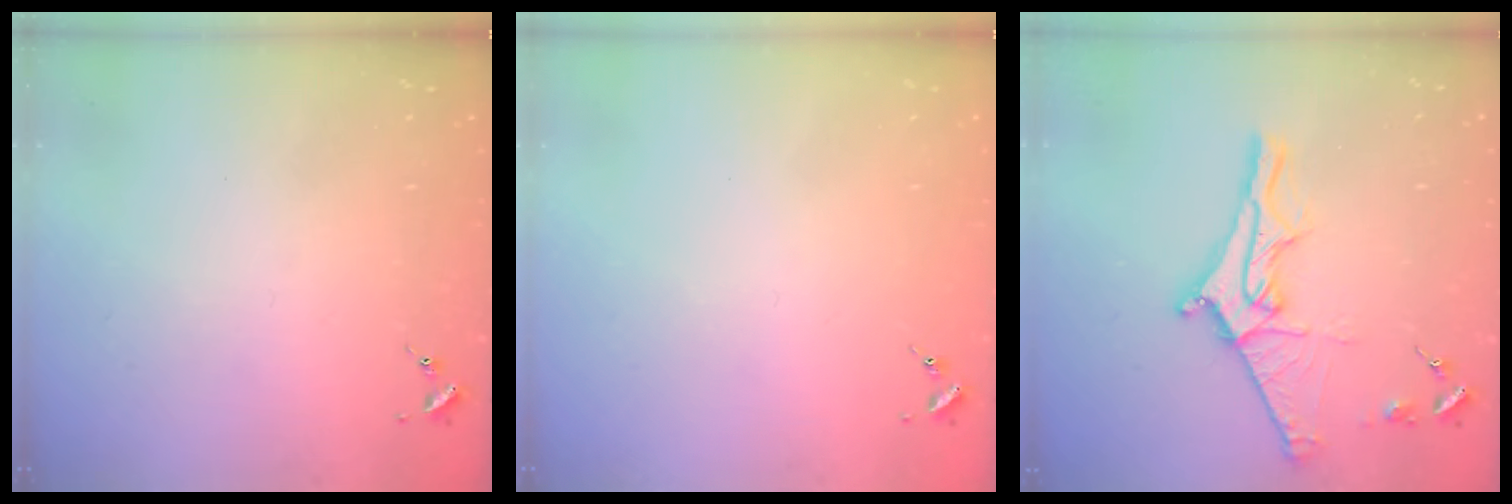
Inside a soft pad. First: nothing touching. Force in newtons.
{"total": 0.0}
{"total": 14.1, "press": 14.1, "slide": 1.1}